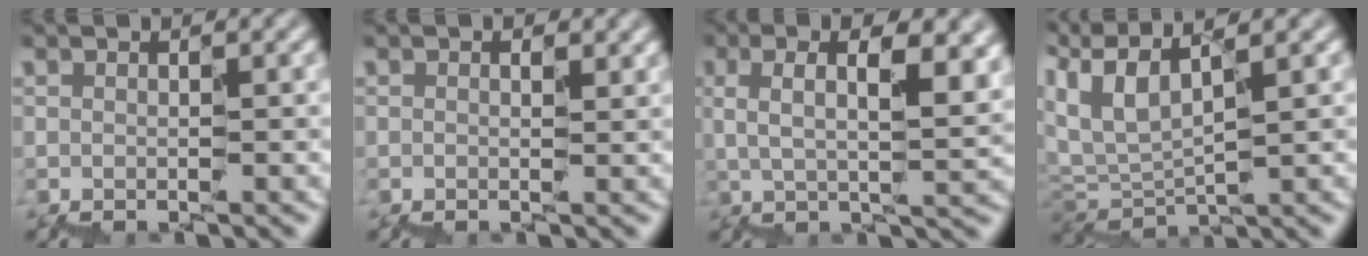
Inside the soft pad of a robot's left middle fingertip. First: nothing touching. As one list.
[{"total": 1.1, "force": [0.5, 0.6, 0.7], "torque": [-0.006, 0.006, 0.004]}, {"total": 6.8, "force": [1.7, 2.5, 6.0], "torque": [-0.086, 0.017, 0.023]}, {"total": 5.0, "force": [3.9, 1.6, 2.7], "torque": [-0.081, 0.027, 0.074]}]